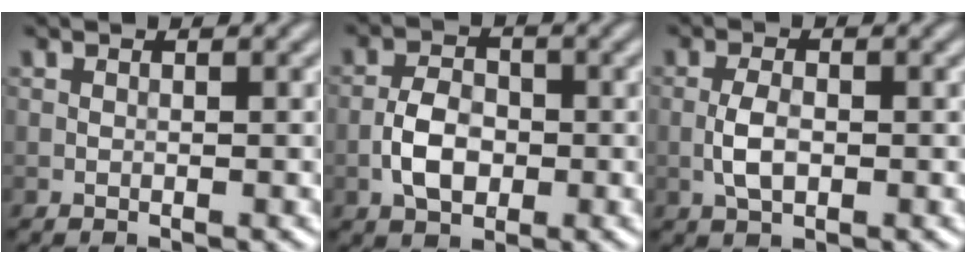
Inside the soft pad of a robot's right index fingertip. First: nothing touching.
{"total": 3.8, "force": [-1.1, 2.4, 2.7], "torque": [-0.046, 0.005, -0.023]}
{"total": 2.5, "force": [-0.5, 1.2, 2.2], "torque": [-0.045, 0.001, -0.013]}